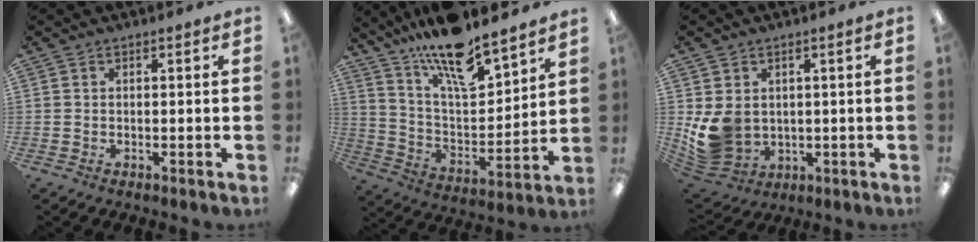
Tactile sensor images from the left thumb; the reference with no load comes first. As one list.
[{"total": 16.0, "force": [13.7, 3.5, 7.4], "torque": [-0.145, -0.092, 0.238]}, {"total": 9.4, "force": [1.1, 8.0, 4.8], "torque": [-0.111, -0.009, 0.029]}]